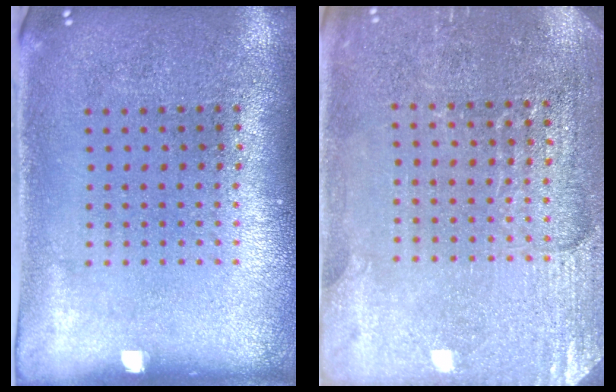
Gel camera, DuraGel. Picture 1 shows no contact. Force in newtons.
{"total": 2.9, "press": 2.9, "slide": 0.2}